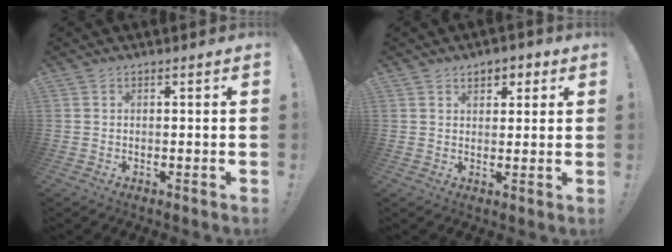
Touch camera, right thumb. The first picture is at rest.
{"total": 3.9, "force": [1.9, 2.9, 1.9], "torque": [-0.019, -0.002, 0.031]}